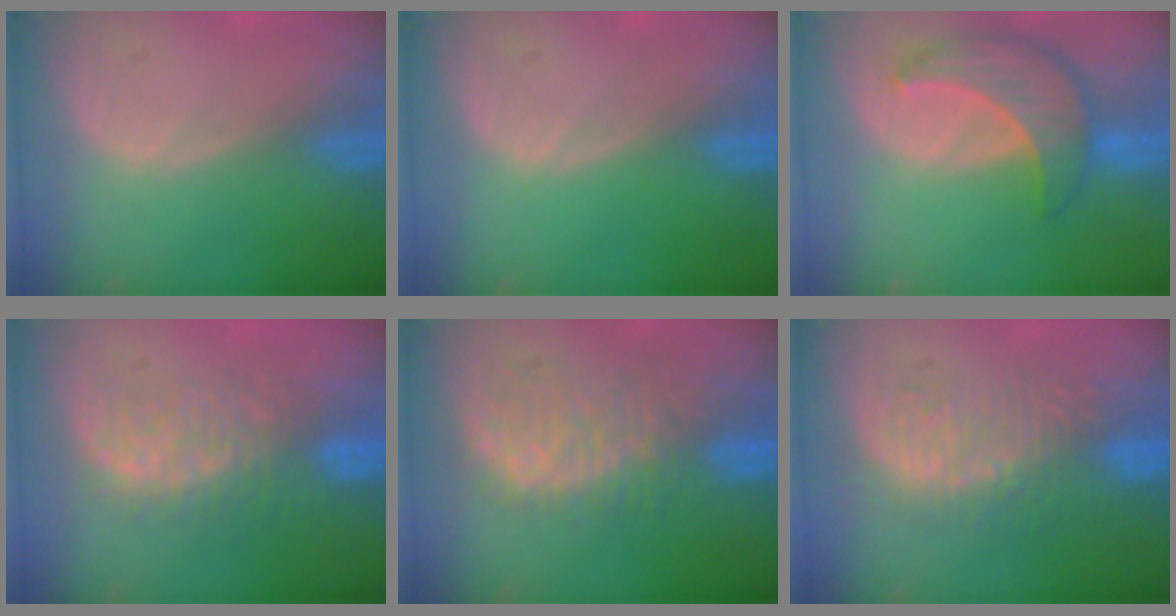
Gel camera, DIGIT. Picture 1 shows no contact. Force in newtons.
{"total": 0.0}
{"total": 8.6, "press": 7.8, "slide": 3.7}
{"total": 7.9, "press": 7.7, "slide": 1.8}
{"total": 9.4, "press": 8.9, "slide": 3.0}
{"total": 9.2, "press": 8.7, "slide": 2.7}